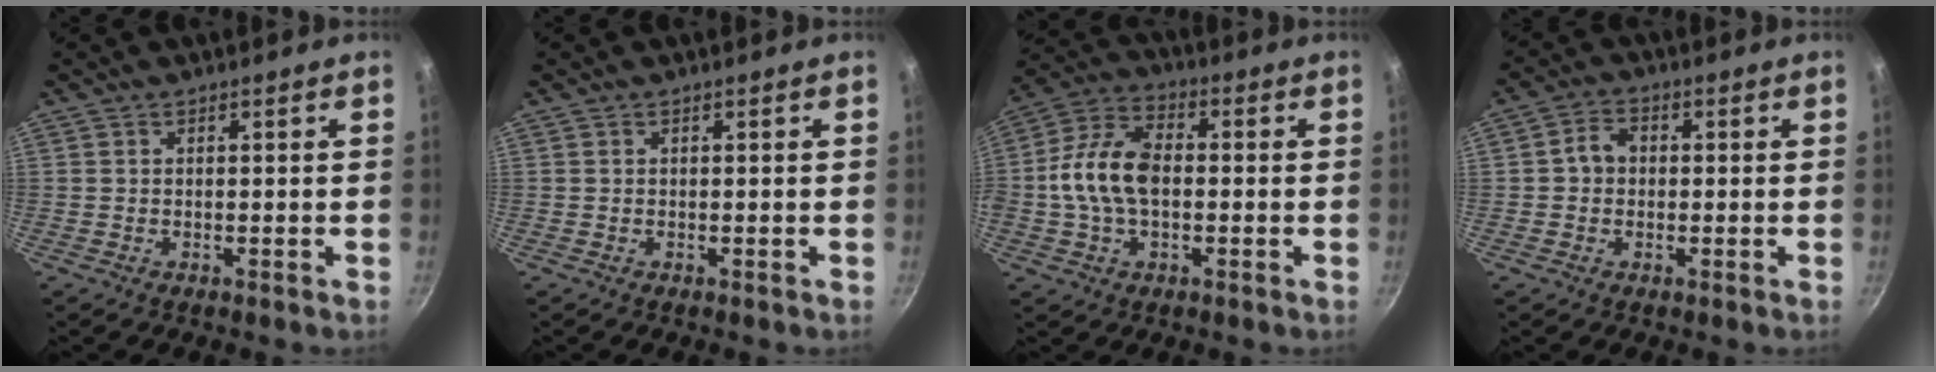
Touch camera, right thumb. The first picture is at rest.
{"total": 0.0}
{"total": 12.7, "force": [-0.5, 7.9, 9.9], "torque": [-0.180, 0.031, -0.024]}
{"total": 4.1, "force": [0.0, 3.4, 2.3], "torque": [-0.025, 0.013, -0.007]}